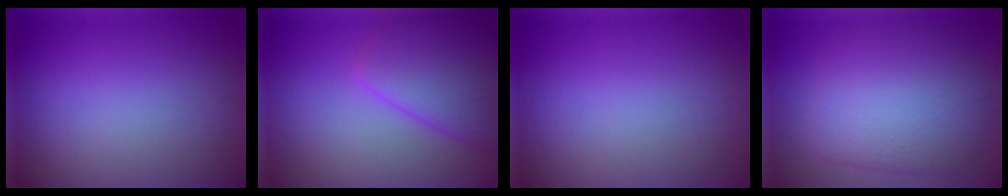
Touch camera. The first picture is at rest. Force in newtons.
{"total": 6.2, "press": 6.2, "slide": 0.4}
{"total": 0.0}
{"total": 8.2, "press": 8.2, "slide": 0.3}